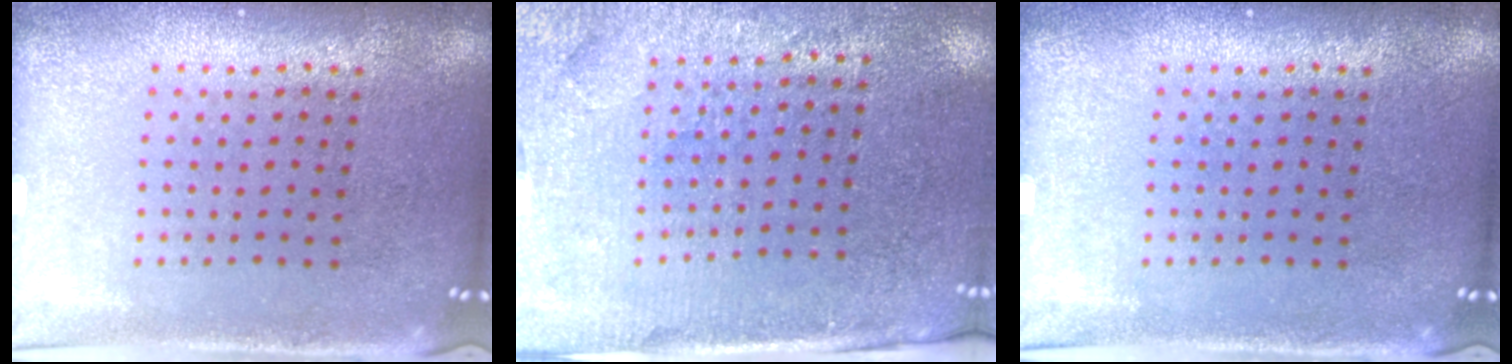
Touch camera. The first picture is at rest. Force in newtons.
{"total": 3.1, "press": 3.0, "slide": 1.0}
{"total": 0.0}